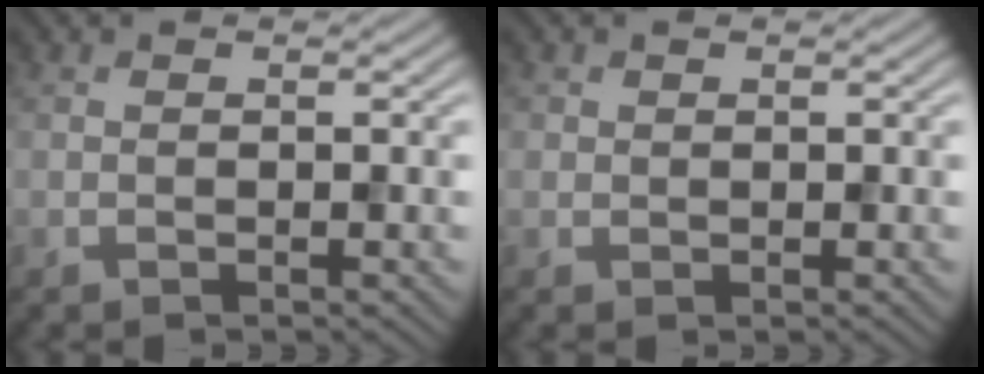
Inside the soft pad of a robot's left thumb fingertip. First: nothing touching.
{"total": 0.8, "force": [0.3, 0.7, -0.3], "torque": [0.008, -0.007, 0.002]}